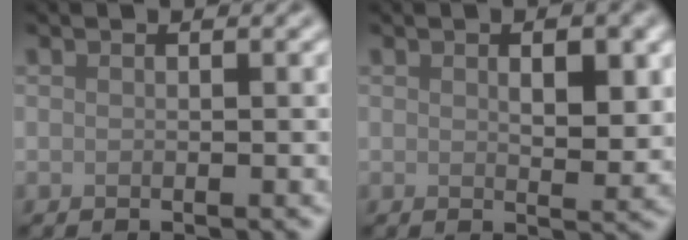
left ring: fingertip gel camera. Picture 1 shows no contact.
{"total": 3.3, "force": [1.0, 1.5, 2.8], "torque": [-0.038, -0.006, 0.020]}